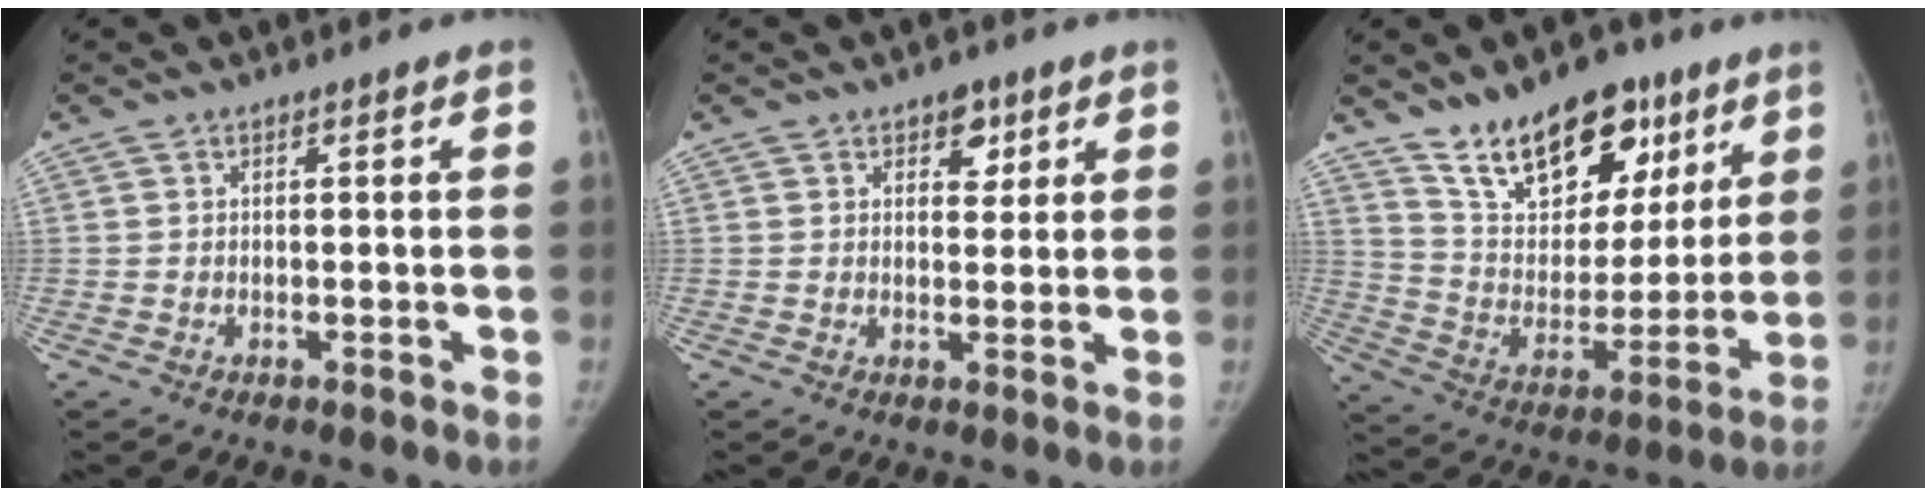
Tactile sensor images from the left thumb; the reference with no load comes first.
{"total": 4.0, "force": [2.2, 2.6, 2.1], "torque": [0.001, -0.009, 0.029]}
{"total": 20.8, "force": [13.4, 11.4, 11.1], "torque": [-0.119, -0.063, 0.228]}